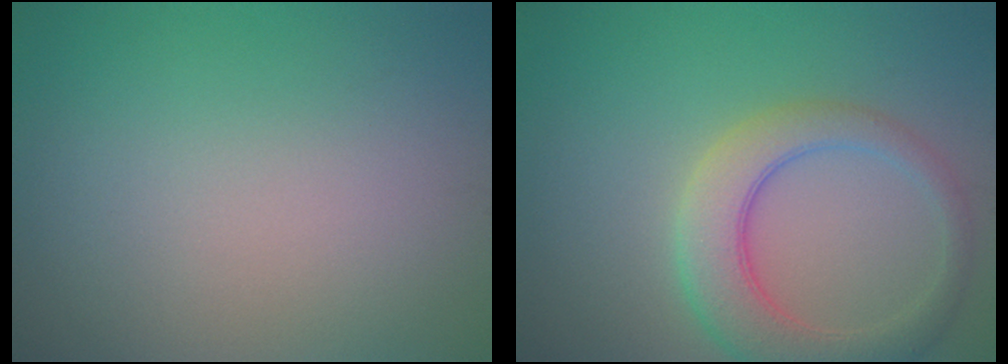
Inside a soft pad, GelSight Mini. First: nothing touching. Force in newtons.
{"total": 5.4, "press": 5.4, "slide": 0.4}